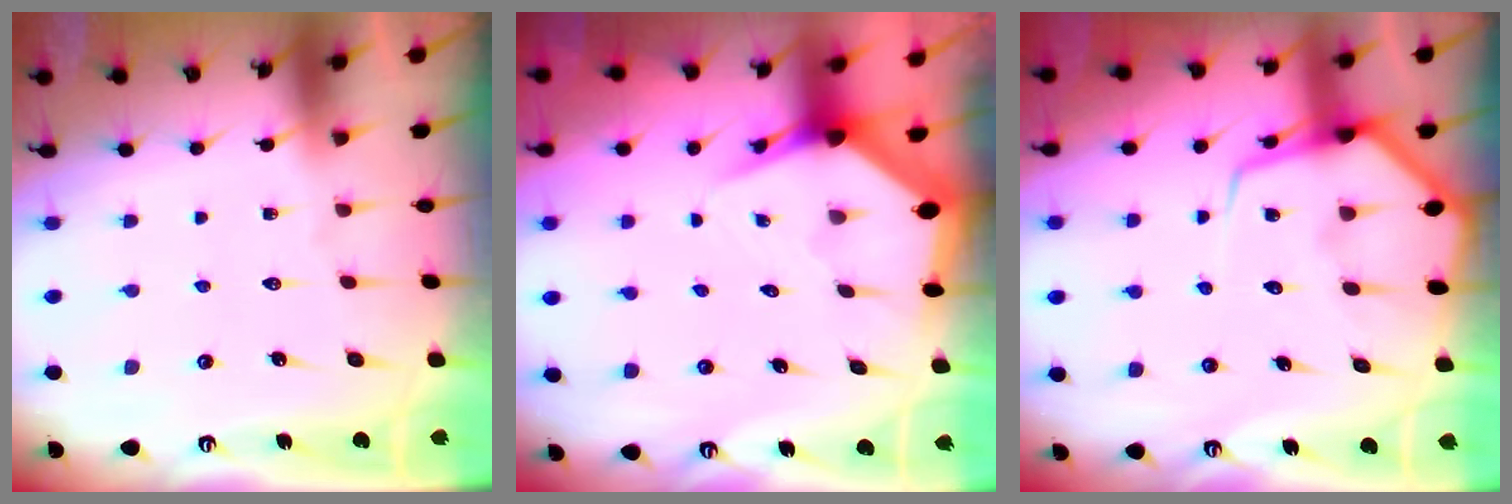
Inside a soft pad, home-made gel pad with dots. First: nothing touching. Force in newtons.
{"total": 3.8, "press": 3.7, "slide": 0.5}
{"total": 8.7, "press": 8.6, "slide": 1.0}